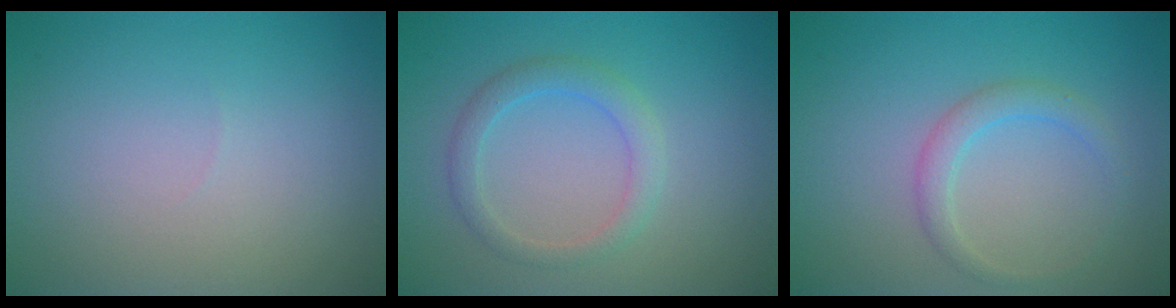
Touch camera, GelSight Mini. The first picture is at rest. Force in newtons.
{"total": 2.3, "press": 2.3, "slide": 0.1}
{"total": 2.0, "press": 2.0, "slide": 0.2}